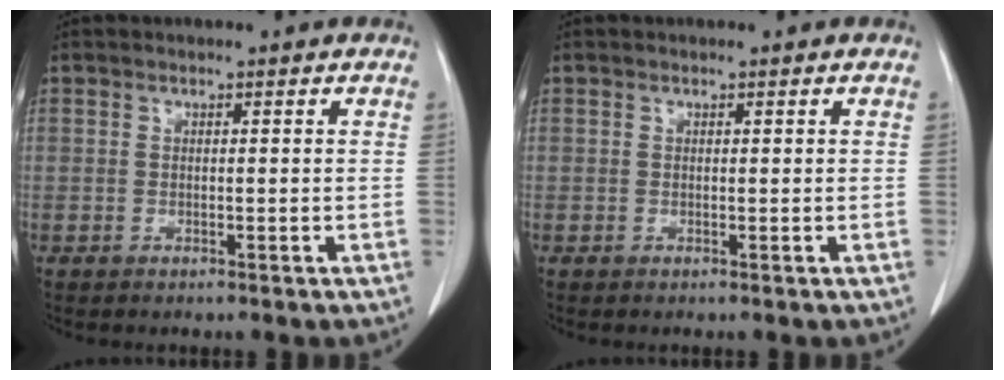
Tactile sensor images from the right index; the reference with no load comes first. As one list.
[{"total": 0.0}]